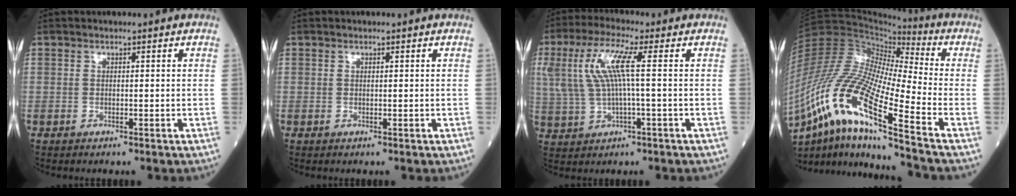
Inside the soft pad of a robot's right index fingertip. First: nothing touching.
{"total": 0.0}
{"total": 9.0, "force": [1.8, 1.2, 8.7], "torque": [-0.206, 0.022, 0.039]}
{"total": 20.6, "force": [-11.5, 1.7, 17.0], "torque": [-0.378, -0.031, -0.216]}